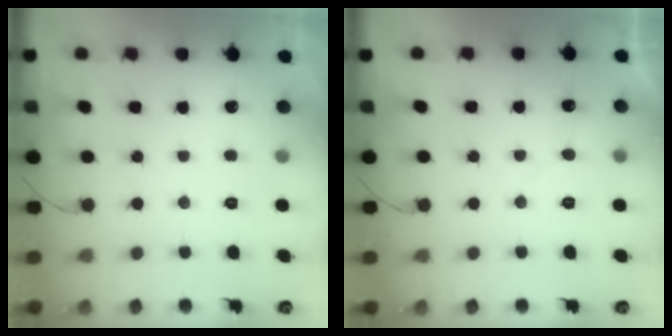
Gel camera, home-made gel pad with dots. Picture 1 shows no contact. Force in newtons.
{"total": 5.3, "press": 5.2, "slide": 0.5}